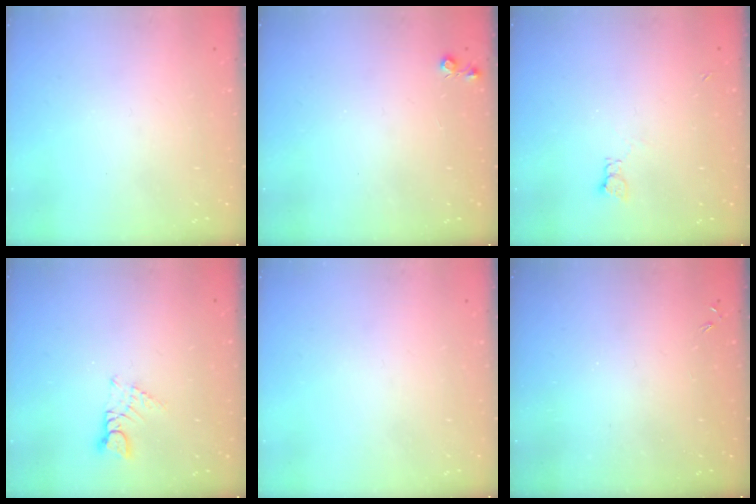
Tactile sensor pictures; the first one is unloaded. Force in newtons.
{"total": 3.9, "press": 3.9, "slide": 0.6}
{"total": 4.2, "press": 4.2, "slide": 0.6}
{"total": 3.1, "press": 3.1, "slide": 0.2}
{"total": 0.0}
{"total": 0.0}